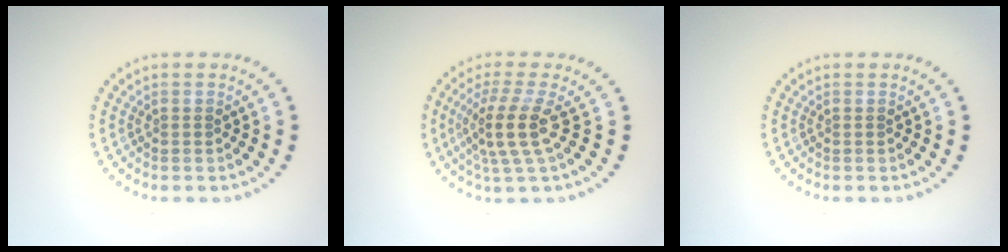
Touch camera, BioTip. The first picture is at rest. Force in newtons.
{"total": 3.9, "press": 2.8, "slide": 2.7}
{"total": 0.0}